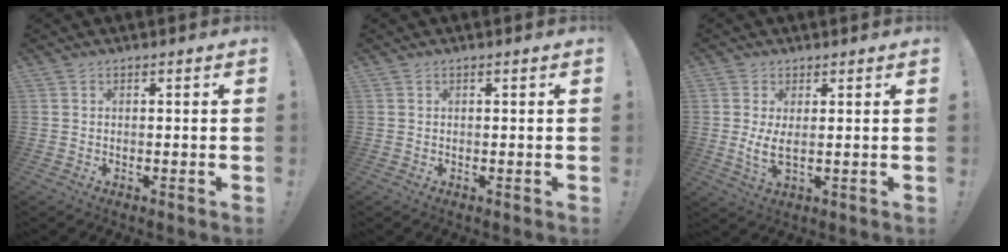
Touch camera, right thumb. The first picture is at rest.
{"total": 0.0}
{"total": 5.0, "force": [1.0, 1.7, 4.5], "torque": [-0.070, -0.014, 0.020]}